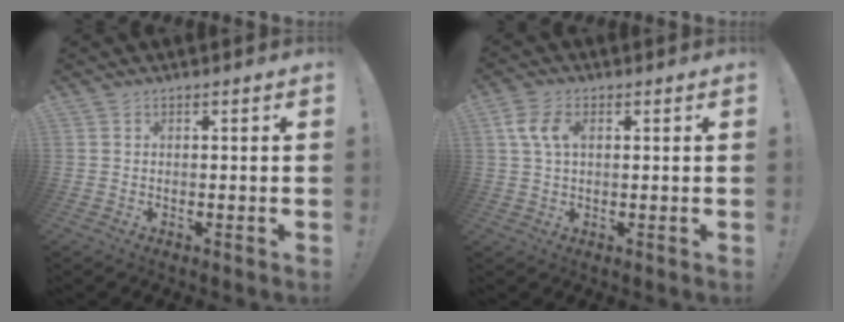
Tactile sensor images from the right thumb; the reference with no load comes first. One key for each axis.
{"total": 6.5, "fx": 1.7, "fy": 3.7, "fz": 5.0, "tx": -0.100, "ty": 0.008, "tz": 0.031}